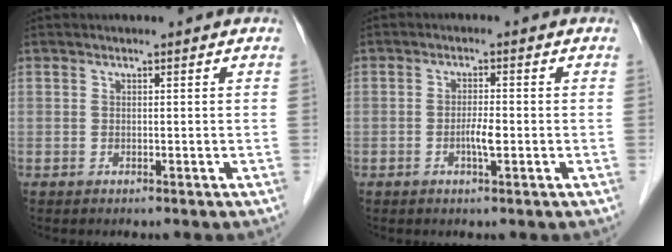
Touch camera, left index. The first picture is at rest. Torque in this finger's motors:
{"motor_torque": [0.50, 0.38, 0.06, 0.01]}